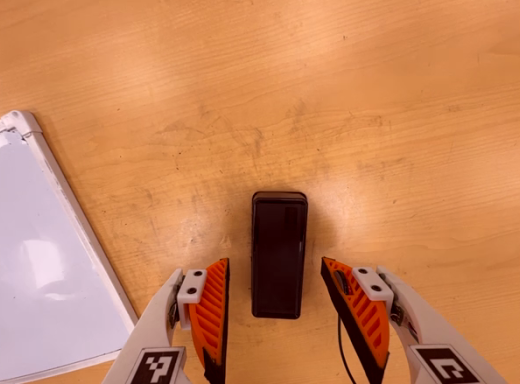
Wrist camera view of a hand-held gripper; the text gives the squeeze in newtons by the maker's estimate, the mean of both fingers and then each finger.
{"total": 0.0}